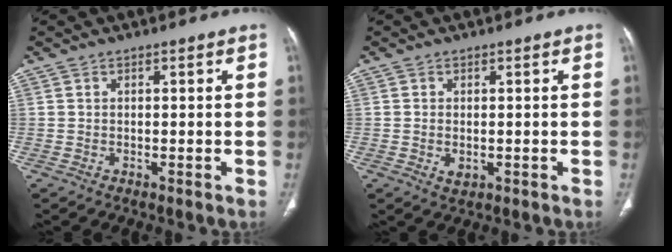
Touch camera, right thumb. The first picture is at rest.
{"total": 2.2, "force": [-0.4, 1.4, 1.6], "torque": [-0.029, -0.002, -0.002]}